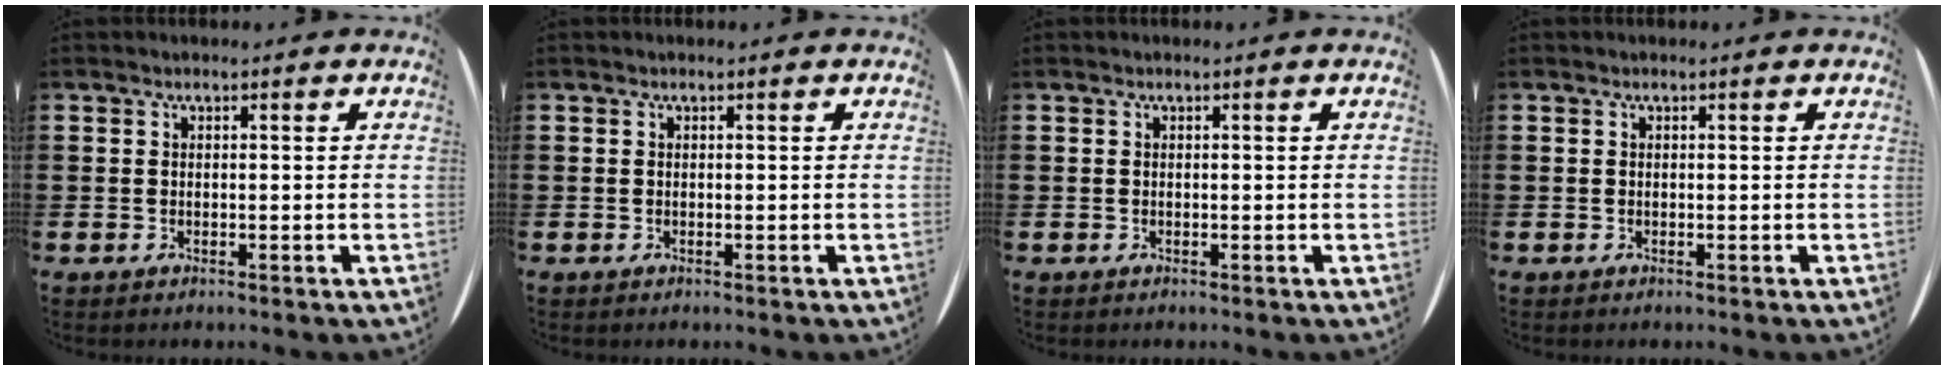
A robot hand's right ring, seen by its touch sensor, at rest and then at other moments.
{"total": 0.0}
{"total": 0.0}
{"total": 0.0}